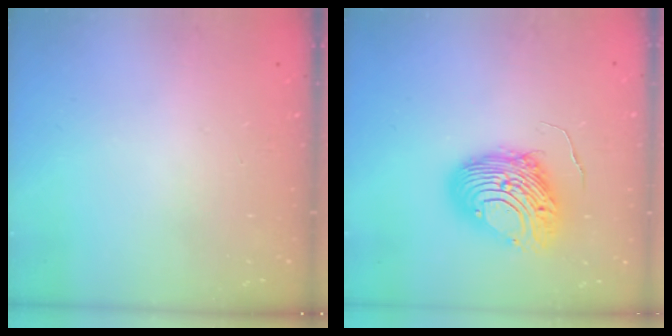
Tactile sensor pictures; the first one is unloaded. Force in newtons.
{"total": 10.9, "press": 10.8, "slide": 1.3}